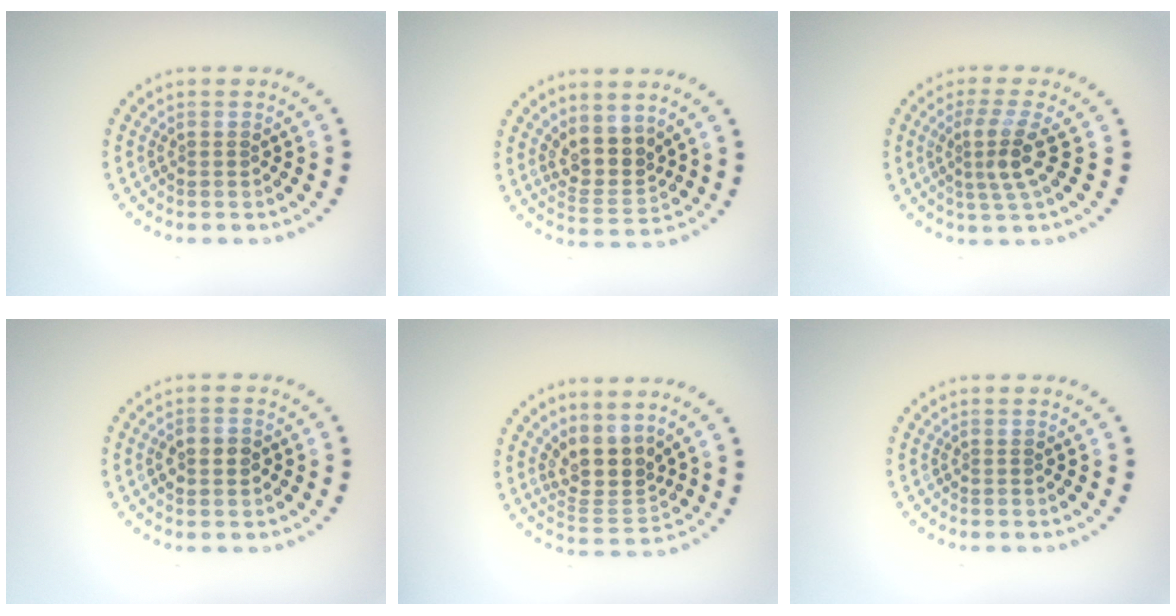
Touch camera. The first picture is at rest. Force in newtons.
{"total": 3.5, "press": 2.9, "slide": 2.1}
{"total": 3.1, "press": 2.2, "slide": 2.1}
{"total": 2.0, "press": 2.0, "slide": 0.3}
{"total": 3.8, "press": 2.9, "slide": 2.5}
{"total": 0.0}